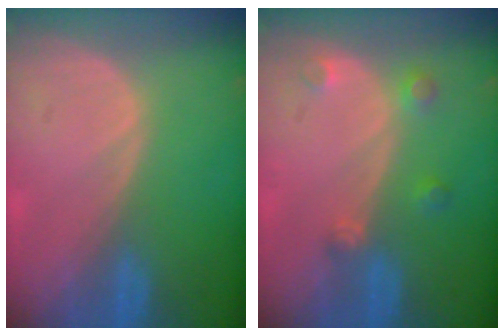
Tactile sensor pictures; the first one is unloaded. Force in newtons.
{"total": 2.7, "press": 2.6, "slide": 0.5}